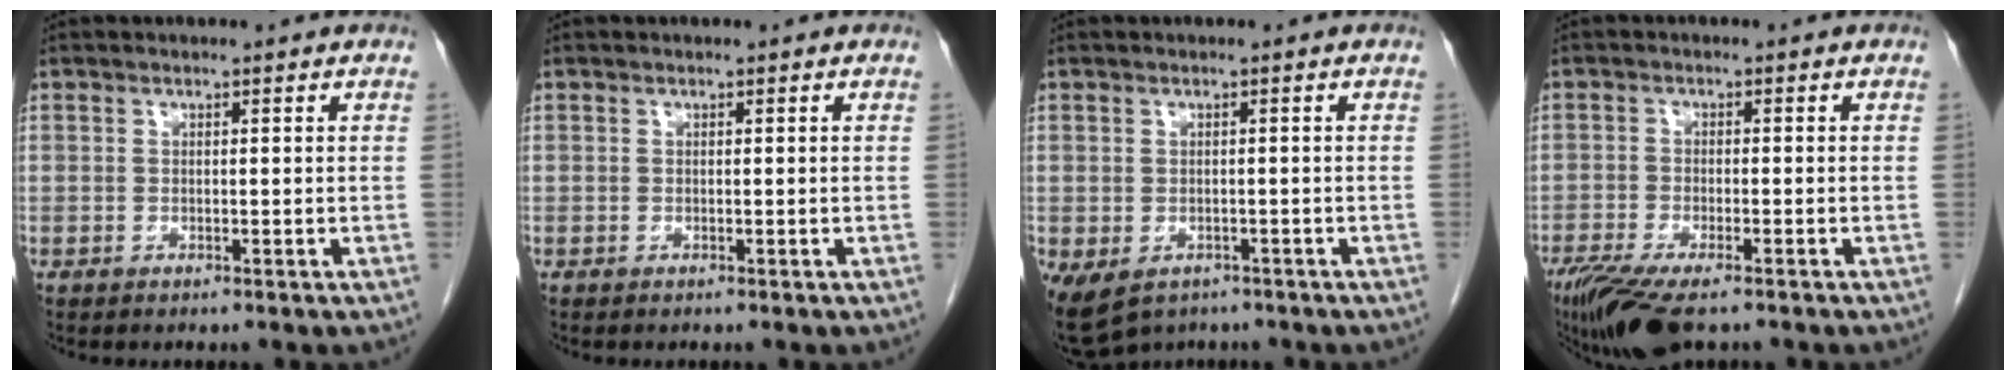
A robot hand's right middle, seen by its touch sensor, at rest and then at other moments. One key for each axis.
{"total": 0.0}
{"total": 10.1, "fx": -5.9, "fy": 6.8, "fz": 4.7, "tx": -0.117, "ty": -0.011, "tz": -0.077}
{"total": 9.4, "fx": -6.7, "fy": 2.2, "fz": 6.2, "tx": -0.105, "ty": -0.021, "tz": -0.111}